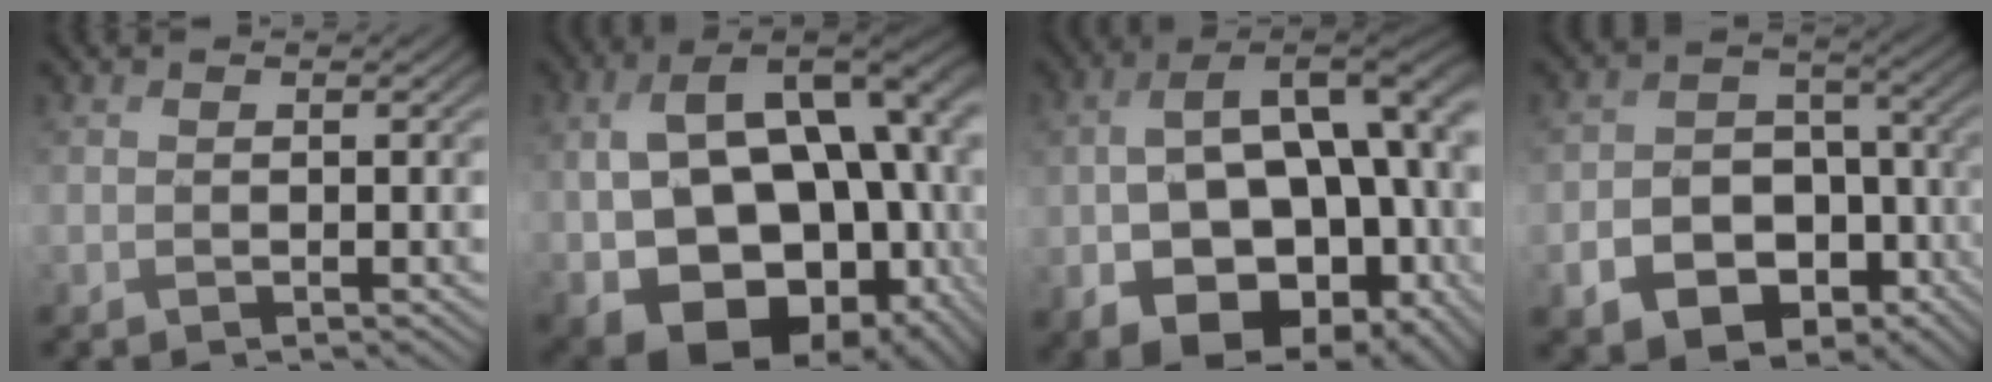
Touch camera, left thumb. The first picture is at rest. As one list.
[{"total": 20.7, "force": [-1.9, 13.9, 15.3], "torque": [-0.265, -0.039, 0.009]}, {"total": 18.0, "force": [-3.3, 11.3, 13.6], "torque": [-0.214, -0.022, -0.033]}, {"total": 13.6, "force": [-6.5, 10.0, 6.6], "torque": [-0.141, -0.031, -0.092]}]